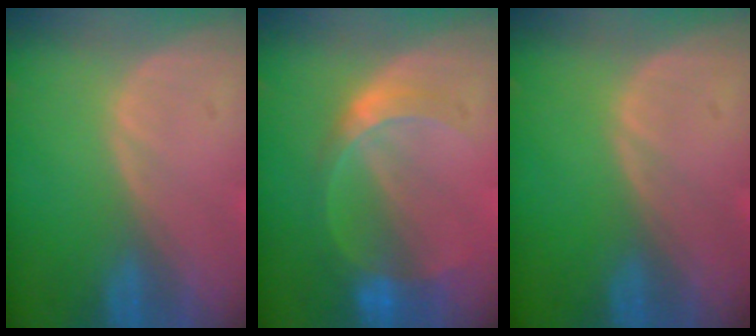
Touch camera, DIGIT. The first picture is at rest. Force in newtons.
{"total": 6.5, "press": 5.7, "slide": 3.1}
{"total": 0.0}